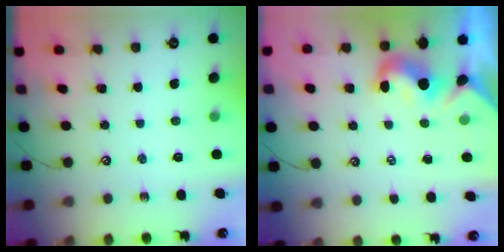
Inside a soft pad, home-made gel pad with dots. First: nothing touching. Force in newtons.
{"total": 1.9, "press": 1.8, "slide": 0.6}